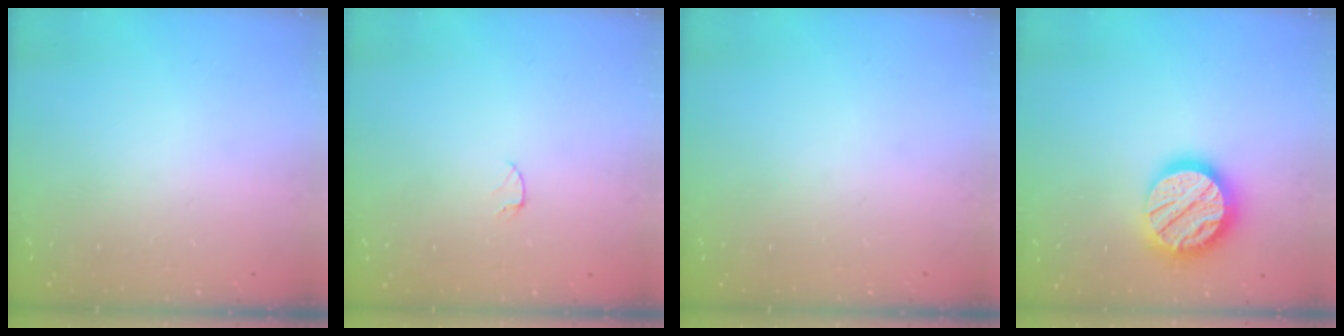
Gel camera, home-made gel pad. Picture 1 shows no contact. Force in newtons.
{"total": 2.9, "press": 2.9, "slide": 0.3}
{"total": 0.0}
{"total": 18.1, "press": 18.0, "slide": 1.4}